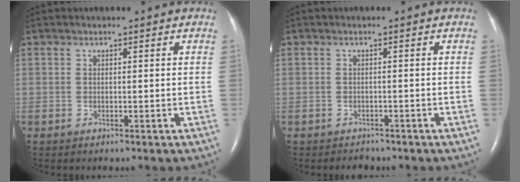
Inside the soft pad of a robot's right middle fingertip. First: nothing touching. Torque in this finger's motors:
{"motor_torque": [0.14, -0.13, -0.06, -0.01]}